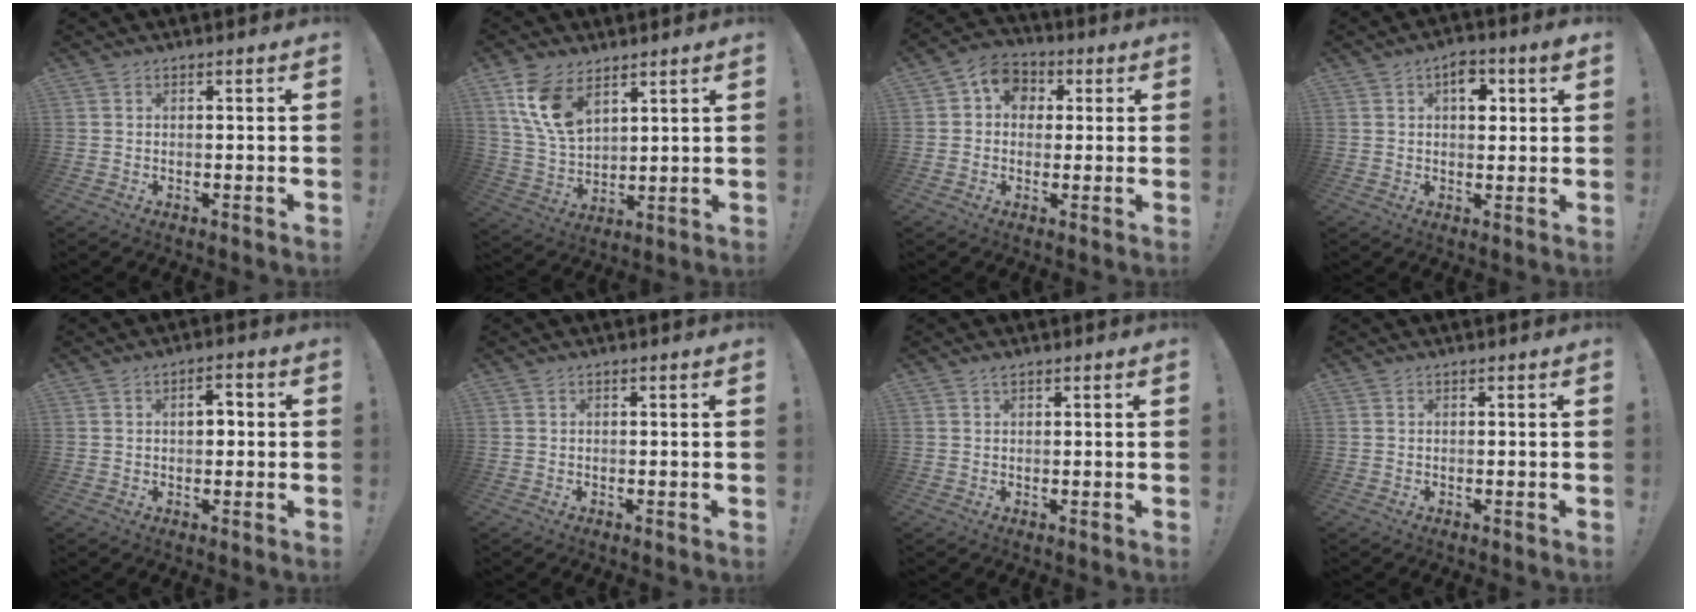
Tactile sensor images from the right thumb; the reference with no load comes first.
{"total": 12.2, "force": [7.0, 6.9, 7.2], "torque": [-0.147, -0.029, 0.134]}
{"total": 7.9, "force": [1.4, 6.9, 3.5], "torque": [-0.053, 0.009, 0.031]}
{"total": 6.6, "force": [2.2, 3.8, 4.9], "torque": [-0.052, -0.004, 0.032]}
{"total": 3.8, "force": [0.1, 2.4, 3.0], "torque": [-0.039, 0.006, -0.007]}
{"total": 0.0}
{"total": 0.8, "force": [0.7, 0.3, 0.3], "torque": [-0.007, 0.000, 0.013]}
{"total": 0.0}